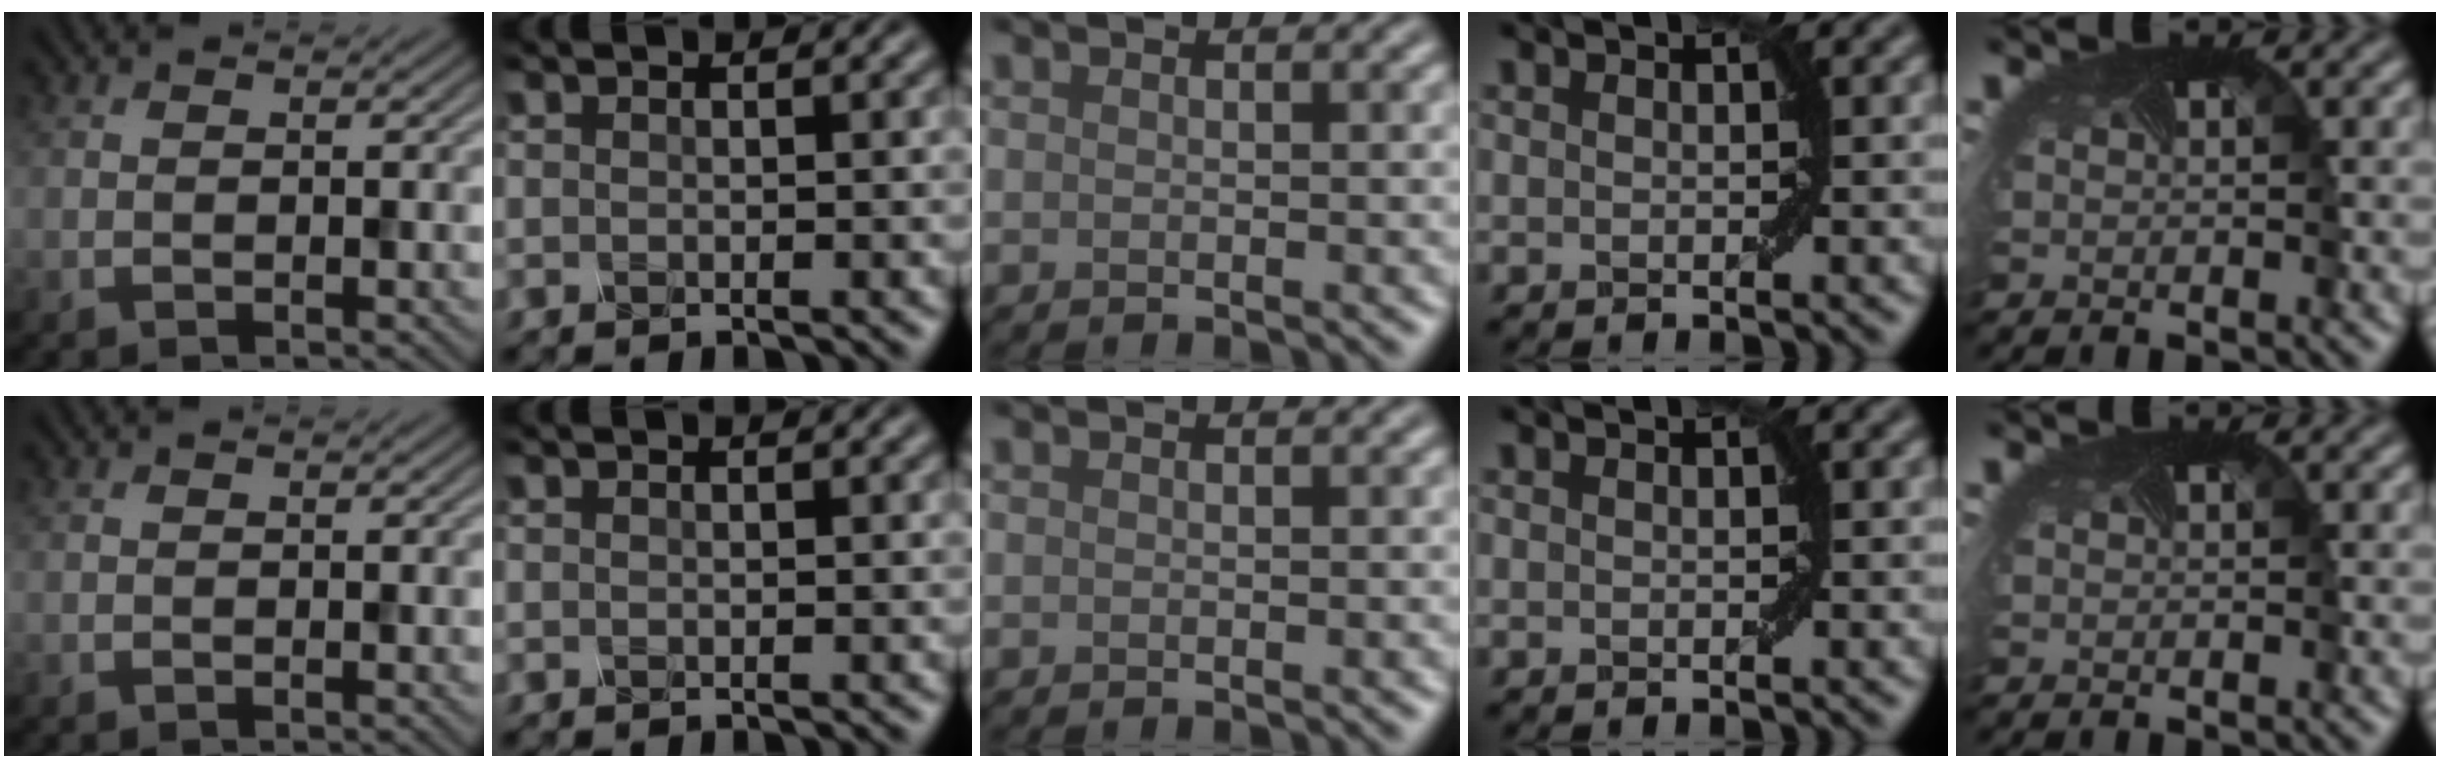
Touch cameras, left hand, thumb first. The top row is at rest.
{}